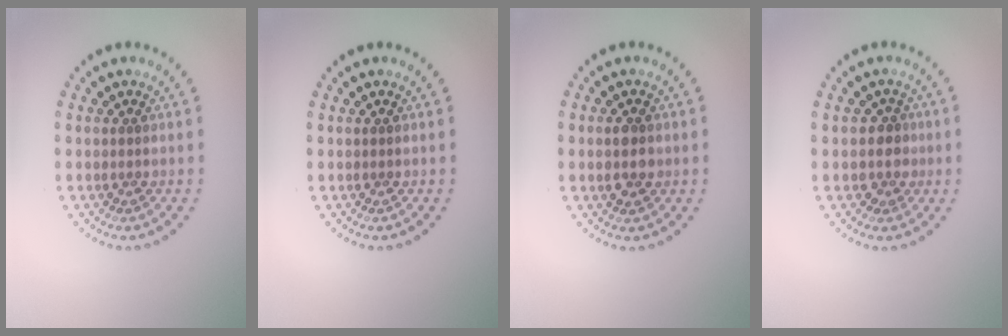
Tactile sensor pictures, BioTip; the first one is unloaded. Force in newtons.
{"total": 0.0}
{"total": 2.8, "press": 2.8, "slide": 0.1}
{"total": 2.2, "press": 1.8, "slide": 1.2}